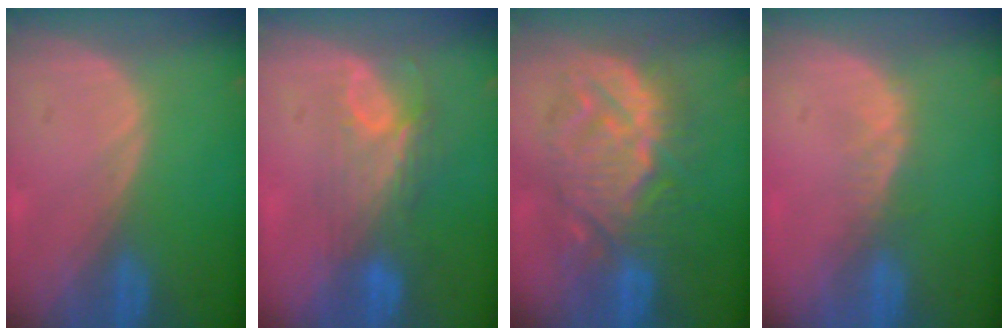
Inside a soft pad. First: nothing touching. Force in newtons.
{"total": 7.5, "press": 6.6, "slide": 3.7}
{"total": 10.6, "press": 10.6, "slide": 0.7}
{"total": 2.3, "press": 1.9, "slide": 1.4}